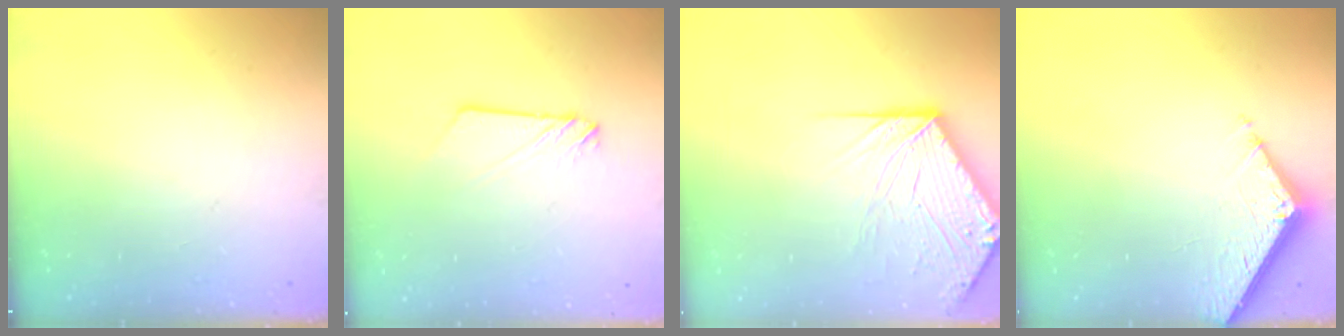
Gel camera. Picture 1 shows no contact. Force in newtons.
{"total": 3.0, "press": 3.0, "slide": 0.2}
{"total": 11.6, "press": 11.4, "slide": 1.7}
{"total": 6.7, "press": 6.7, "slide": 0.2}